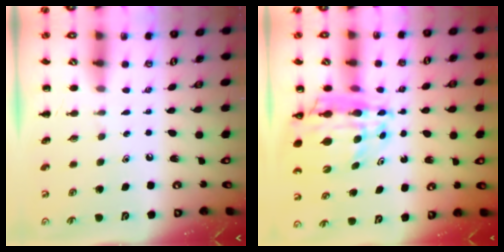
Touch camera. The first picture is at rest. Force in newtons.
{"total": 14.7, "press": 14.2, "slide": 3.8}